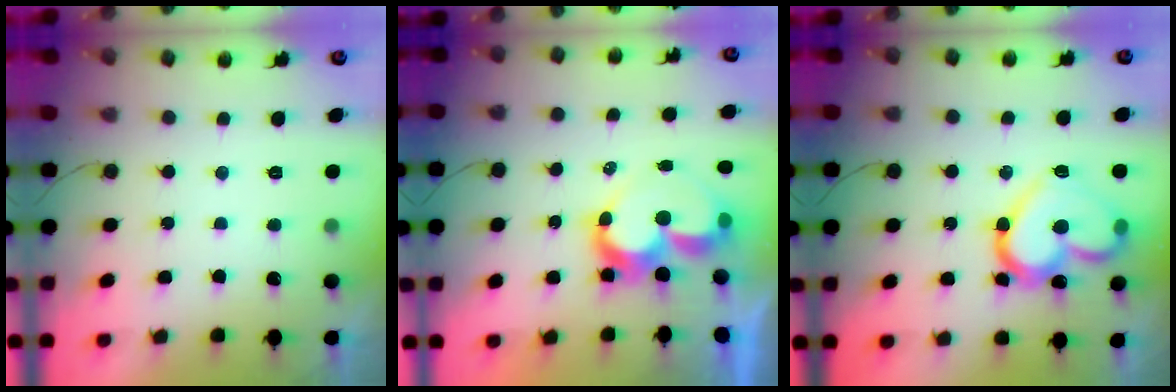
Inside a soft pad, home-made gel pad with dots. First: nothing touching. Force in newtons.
{"total": 10.5, "press": 10.4, "slide": 1.0}
{"total": 18.2, "press": 18.1, "slide": 1.6}